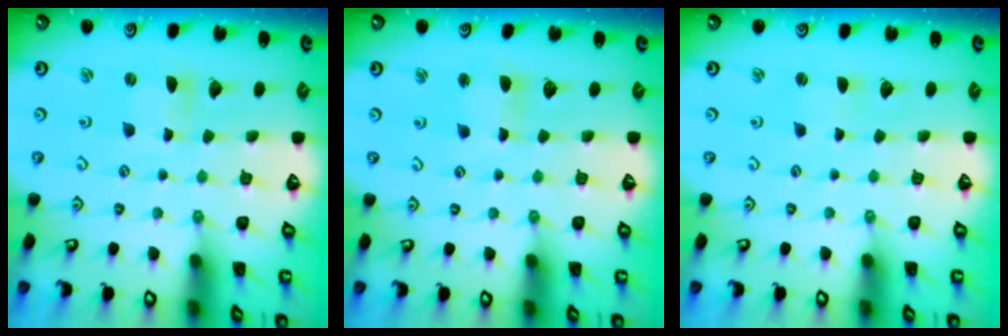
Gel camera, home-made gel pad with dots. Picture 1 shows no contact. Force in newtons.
{"total": 3.1, "press": 3.1, "slide": 0.4}
{"total": 0.7, "press": 0.7, "slide": 0.1}